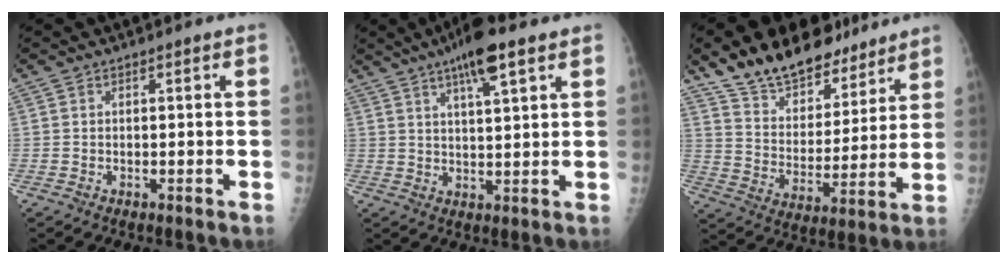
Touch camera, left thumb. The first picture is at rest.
{"total": 9.4, "force": [5.6, 2.0, 7.3], "torque": [-0.118, -0.013, 0.090]}
{"total": 18.1, "force": [14.2, 9.0, 6.7], "torque": [-0.061, -0.071, 0.238]}